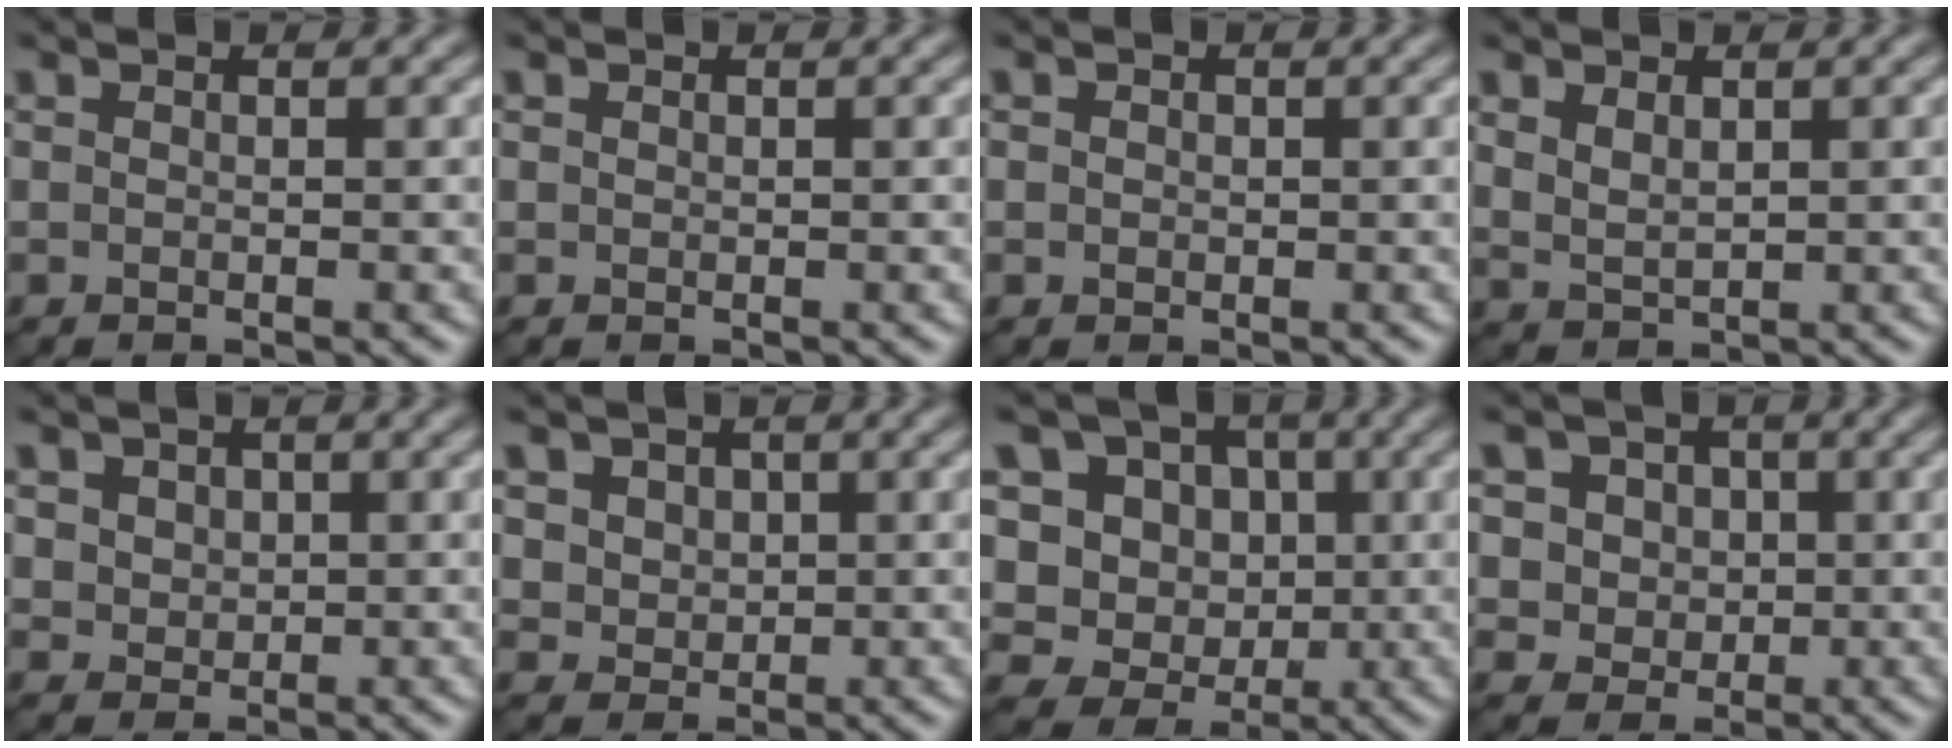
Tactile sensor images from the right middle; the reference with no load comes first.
{"total": 0.0}
{"total": 0.6, "force": [0.1, 0.5, 0.2], "torque": [-0.002, -0.002, 0.000]}
{"total": 2.2, "force": [1.1, 1.3, 1.4], "torque": [-0.034, -0.005, 0.027]}
{"total": 3.0, "force": [1.4, 2.4, 1.3], "torque": [-0.040, 0.006, 0.033]}
{"total": 3.8, "force": [1.6, 3.1, 1.6], "torque": [-0.044, 0.004, 0.035]}
{"total": 13.5, "force": [2.9, 12.1, 5.2], "torque": [-0.135, 0.032, 0.047]}
{"total": 6.2, "force": [2.3, 5.2, 2.5], "torque": [-0.042, 0.013, 0.025]}